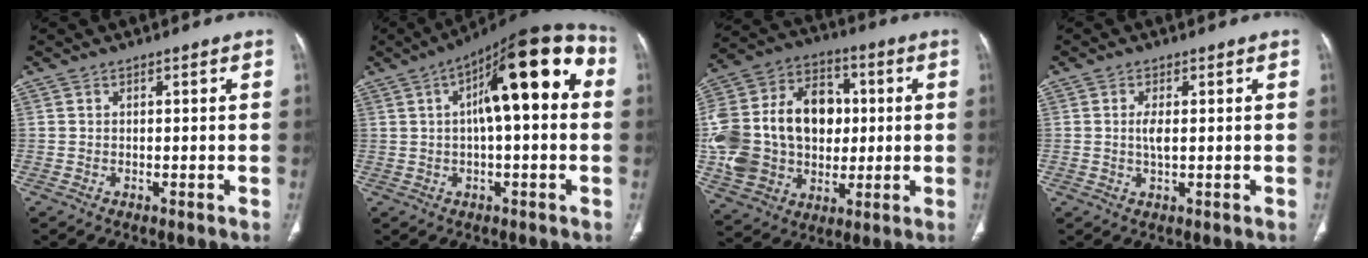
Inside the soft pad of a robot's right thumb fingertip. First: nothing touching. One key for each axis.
{"total": 18.4, "fx": 3.1, "fy": 6.3, "fz": 17.0, "tx": -0.223, "ty": 0.042, "tz": 0.034}
{"total": 25.3, "fx": 1.0, "fy": 19.0, "fz": 16.7, "tx": -0.327, "ty": 0.033, "tz": 0.035}
{"total": 2.4, "fx": 0.2, "fy": 0.9, "fz": 2.3, "tx": -0.049, "ty": -0.003, "tz": 0.005}